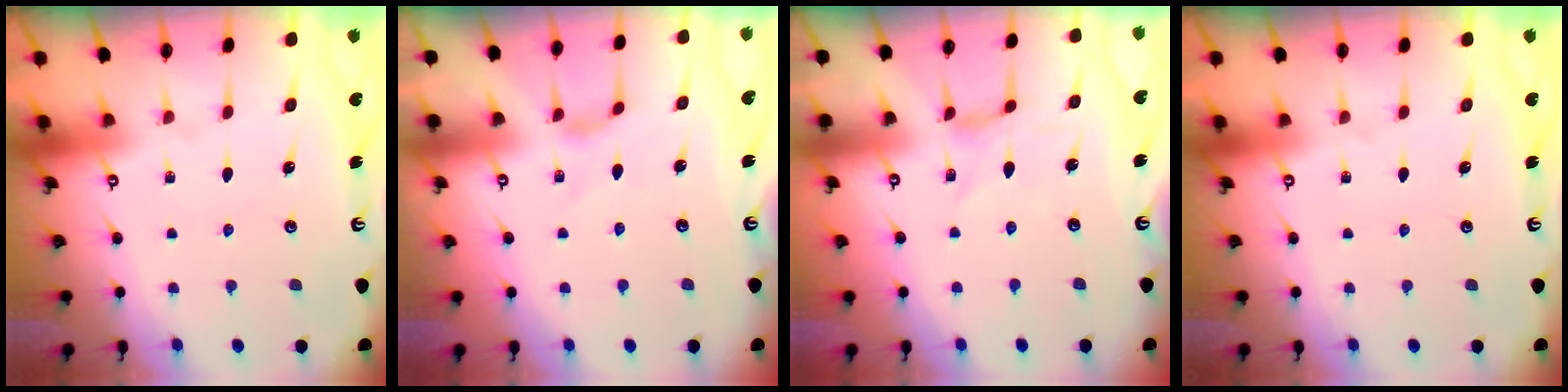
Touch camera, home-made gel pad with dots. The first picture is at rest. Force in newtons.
{"total": 4.0, "press": 3.9, "slide": 0.7}
{"total": 0.0}
{"total": 0.0}